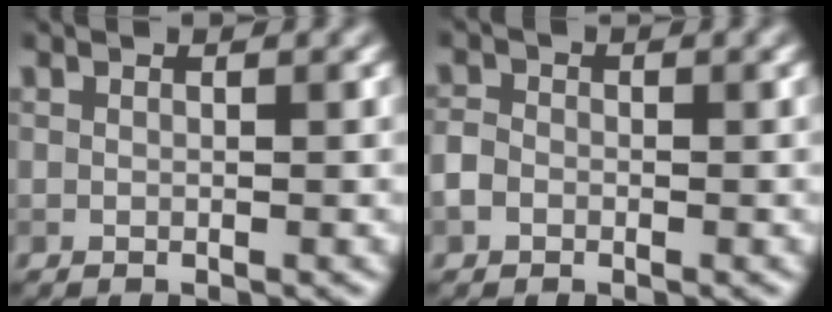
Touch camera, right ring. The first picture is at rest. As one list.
[{"total": 1.6, "force": [-0.7, 1.2, 0.7], "torque": [-0.011, 0.003, -0.020]}]